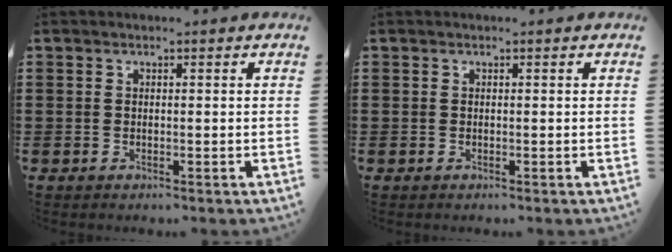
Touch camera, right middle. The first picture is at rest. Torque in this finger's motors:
{"motor_torque": [0.00, 0.00, 0.07, 0.01]}